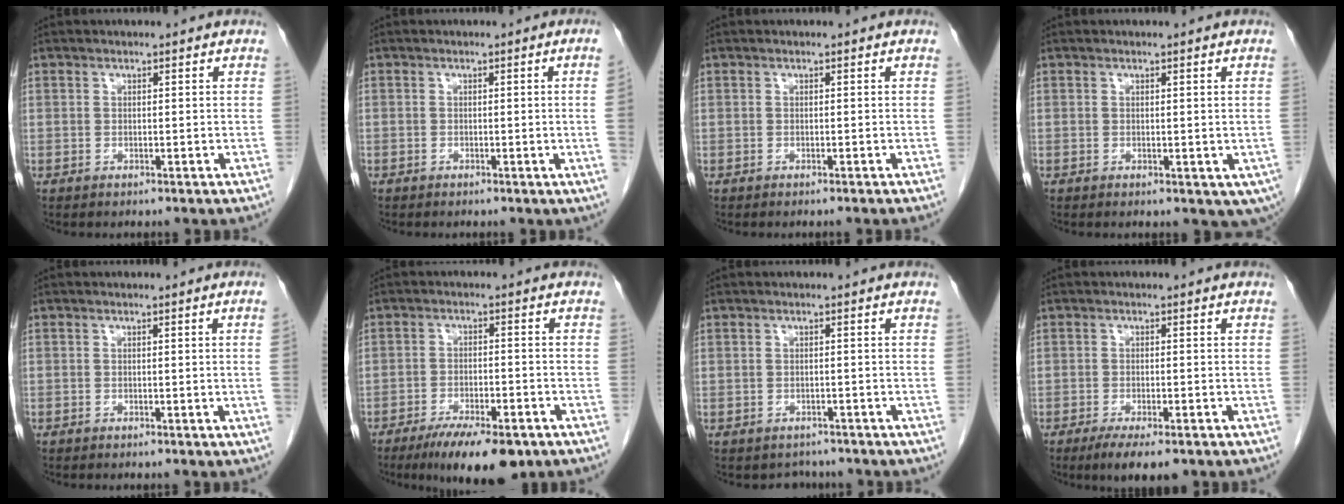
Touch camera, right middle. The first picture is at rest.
{"total": 2.2, "force": [-0.3, -0.9, 2.0], "torque": [-0.021, -0.001, -0.003]}
{"total": 1.0, "force": [-0.9, -0.2, 0.4], "torque": [0.002, 0.004, -0.012]}
{"total": 4.1, "force": [-0.6, 2.5, 3.2], "torque": [-0.031, -0.009, -0.001]}
{"total": 1.1, "force": [-0.2, -0.5, 1.0], "torque": [-0.003, 0.002, -0.005]}
{"total": 10.7, "force": [-7.4, 2.8, 7.1], "torque": [-0.109, -0.016, -0.113]}
{"total": 2.4, "force": [-2.1, 1.3, -0.2], "torque": [-0.006, 0.004, -0.029]}
{"total": 6.2, "force": [-4.3, 1.5, 4.3], "torque": [-0.064, -0.014, -0.062]}